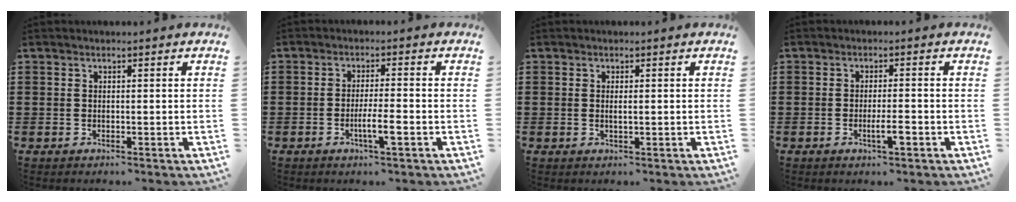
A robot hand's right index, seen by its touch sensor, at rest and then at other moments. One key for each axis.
{"total": 4.2, "fx": -1.7, "fy": 0.2, "fz": 3.8, "tx": -0.064, "ty": -0.006, "tz": -0.030}
{"total": 1.1, "fx": 0.1, "fy": 0.2, "fz": 1.0, "tx": -0.020, "ty": -0.002, "tz": 0.001}
{"total": 3.1, "fx": -1.3, "fy": 0.3, "fz": 2.8, "tx": -0.048, "ty": -0.002, "tz": -0.023}